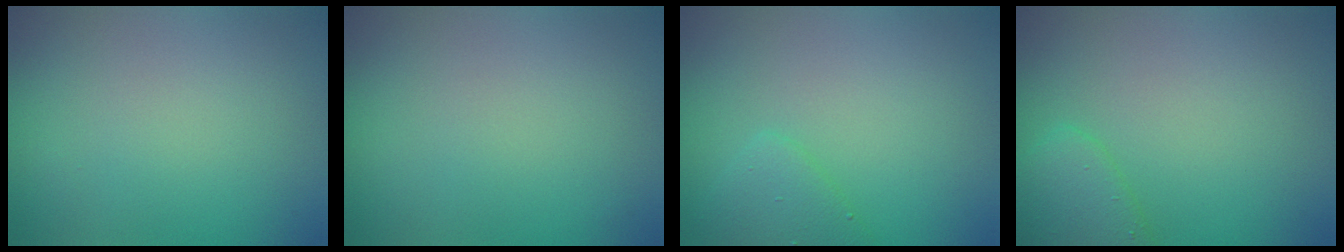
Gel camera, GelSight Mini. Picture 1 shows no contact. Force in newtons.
{"total": 0.0}
{"total": 2.0, "press": 2.0, "slide": 0.0}
{"total": 2.7, "press": 2.7, "slide": 0.2}